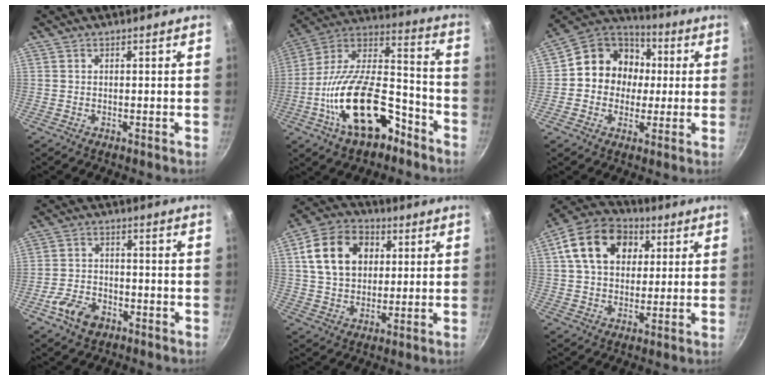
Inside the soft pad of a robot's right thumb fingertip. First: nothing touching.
{"total": 23.0, "force": [-10.3, 11.6, 16.9], "torque": [-0.270, 0.080, -0.180]}
{"total": 13.7, "force": [1.0, 12.1, 6.3], "torque": [-0.061, 0.025, -0.001]}
{"total": 7.6, "force": [-3.9, 4.9, 4.3], "torque": [-0.073, 0.029, -0.075]}
{"total": 14.8, "force": [4.0, 11.1, 9.1], "torque": [-0.140, 0.007, 0.061]}
{"total": 16.4, "force": [5.0, 12.0, 9.9], "torque": [-0.153, 0.015, 0.071]}